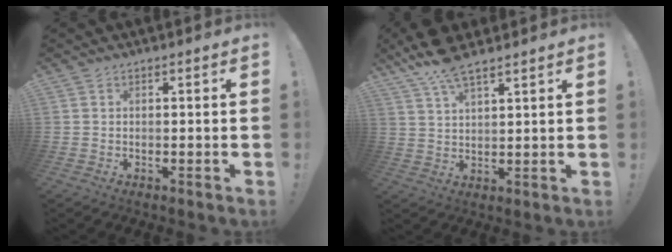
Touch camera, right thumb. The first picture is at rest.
{"total": 8.6, "force": [6.4, 2.5, 5.1], "torque": [-0.097, -0.026, 0.121]}